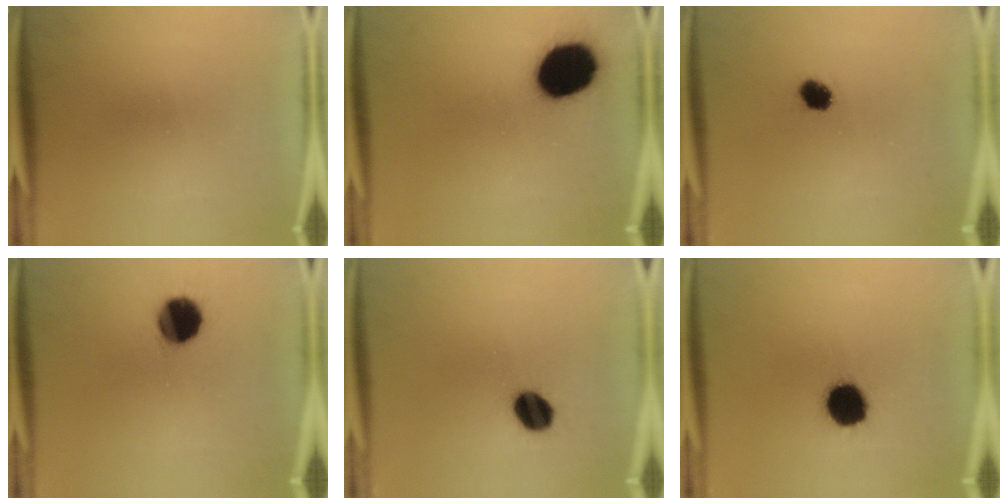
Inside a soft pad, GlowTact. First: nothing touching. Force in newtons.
{"total": 17.0}
{"total": 2.6}
{"total": 11.2}
{"total": 7.5}
{"total": 11.7}